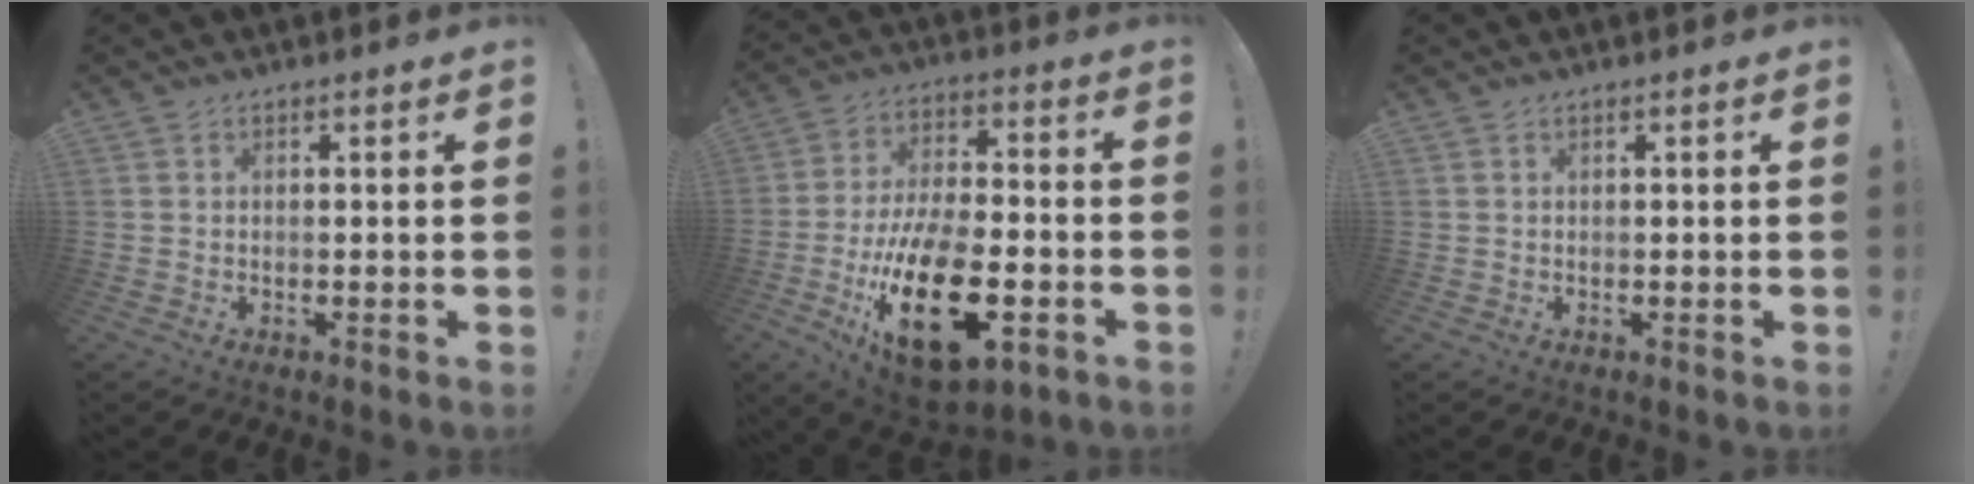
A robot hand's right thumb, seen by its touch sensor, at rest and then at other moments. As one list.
[{"total": 24.3, "force": [-8.6, 11.9, 19.4], "torque": [-0.346, 0.046, -0.130]}, {"total": 0.0}]